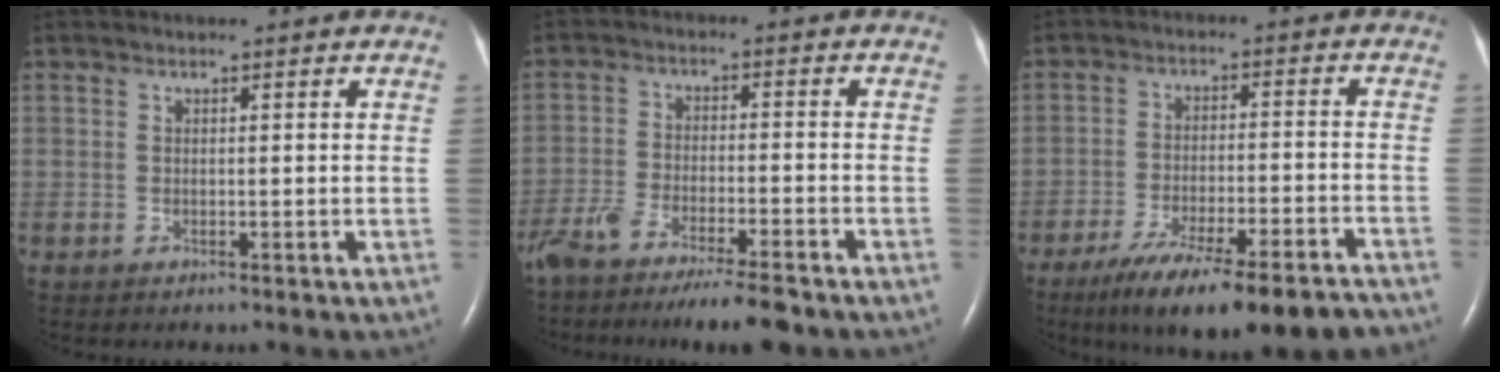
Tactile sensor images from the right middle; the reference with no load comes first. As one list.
[{"total": 13.5, "force": [-11.2, 1.2, 7.4], "torque": [-0.132, -0.031, -0.182]}, {"total": 18.6, "force": [-14.8, 2.6, 11.0], "torque": [-0.129, -0.014, -0.218]}]